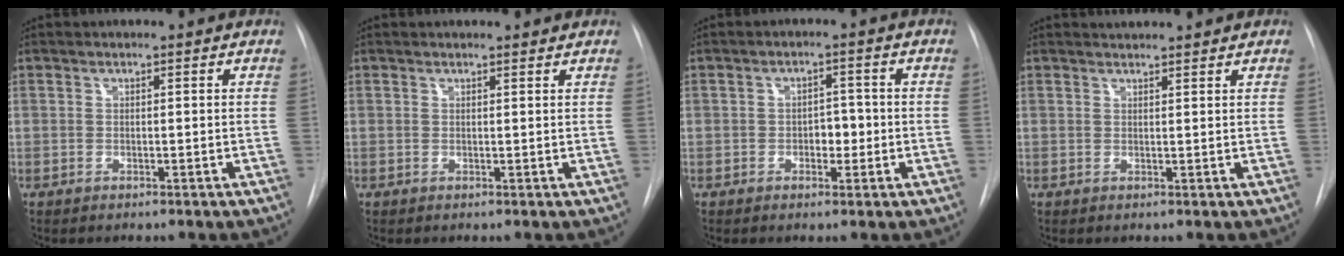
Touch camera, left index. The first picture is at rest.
{"total": 3.6, "force": [3.4, 0.7, 0.9], "torque": [-0.013, 0.011, 0.036]}
{"total": 2.9, "force": [-1.0, 1.7, 2.1], "torque": [-0.021, 0.001, -0.013]}
{"total": 3.6, "force": [3.4, 0.4, 0.9], "torque": [-0.016, 0.019, 0.043]}